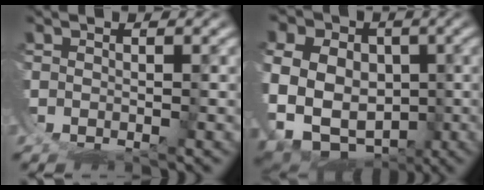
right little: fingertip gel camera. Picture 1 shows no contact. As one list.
[{"total": 13.1, "force": [-2.4, 11.4, 5.9], "torque": [-0.171, -0.065, -0.026]}]